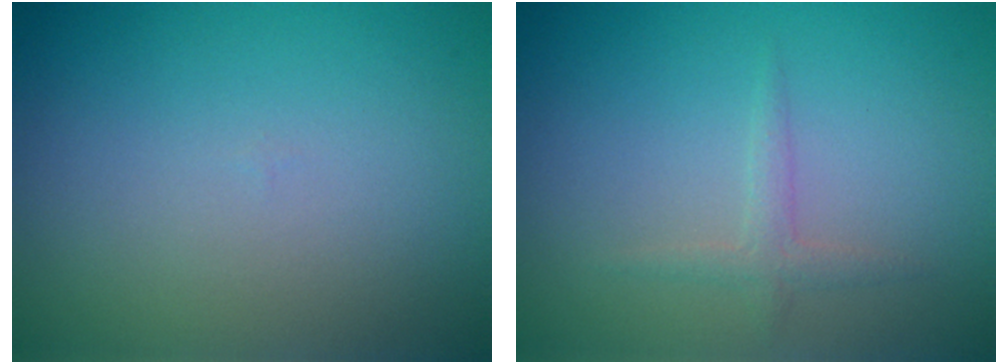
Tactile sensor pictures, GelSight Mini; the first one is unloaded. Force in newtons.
{"total": 1.3, "press": 1.3, "slide": 0.0}